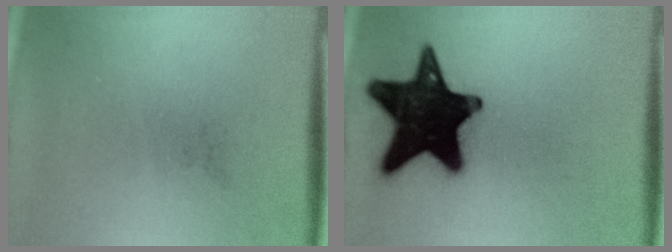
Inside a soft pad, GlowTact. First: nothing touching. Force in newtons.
{"total": 19.4}